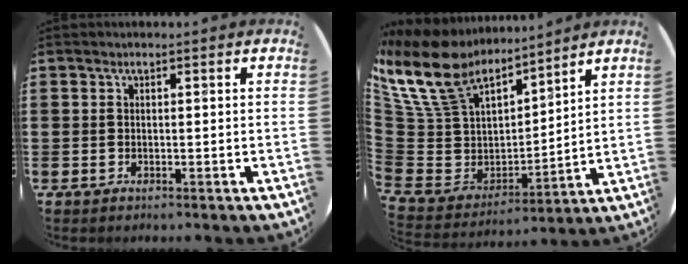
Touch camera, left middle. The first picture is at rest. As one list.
[{"total": 14.1, "force": [11.2, 6.7, 5.2], "torque": [-0.173, -0.068, 0.206]}]